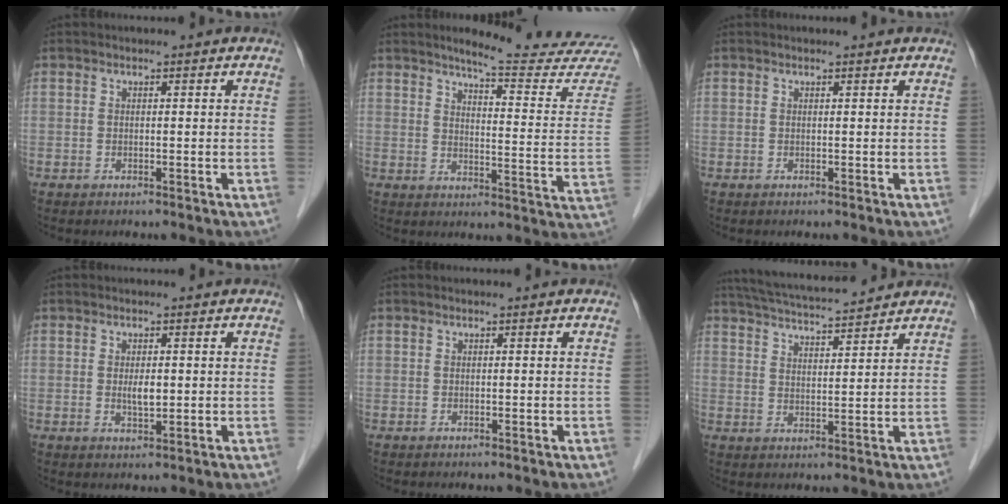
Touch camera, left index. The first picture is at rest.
{"total": 17.9, "force": [16.9, -0.3, 5.6], "torque": [-0.073, -0.112, 0.191]}
{"total": 0.9, "force": [0.8, 0.0, 0.2], "torque": [-0.009, 0.004, 0.011]}
{"total": 2.1, "force": [0.0, 0.7, 2.0], "torque": [-0.037, -0.007, 0.001]}
{"total": 0.0}
{"total": 12.5, "force": [11.5, 1.1, 4.8], "torque": [-0.093, 0.022, 0.183]}